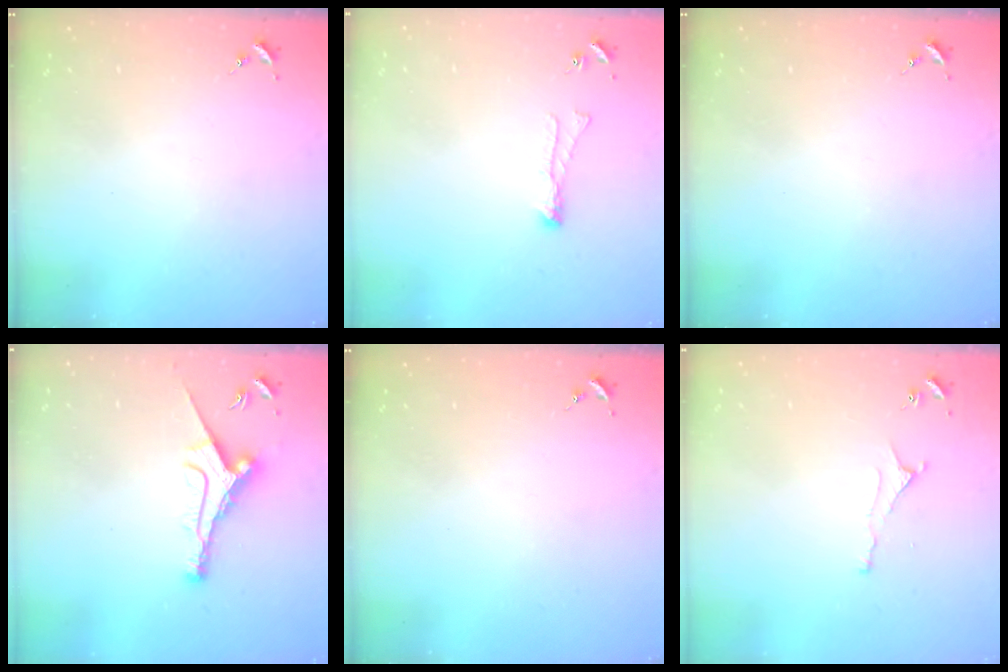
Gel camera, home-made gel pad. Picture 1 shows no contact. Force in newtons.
{"total": 3.8, "press": 3.8, "slide": 0.6}
{"total": 0.0}
{"total": 10.3, "press": 10.3, "slide": 0.2}
{"total": 0.0}
{"total": 3.8, "press": 3.8, "slide": 0.8}